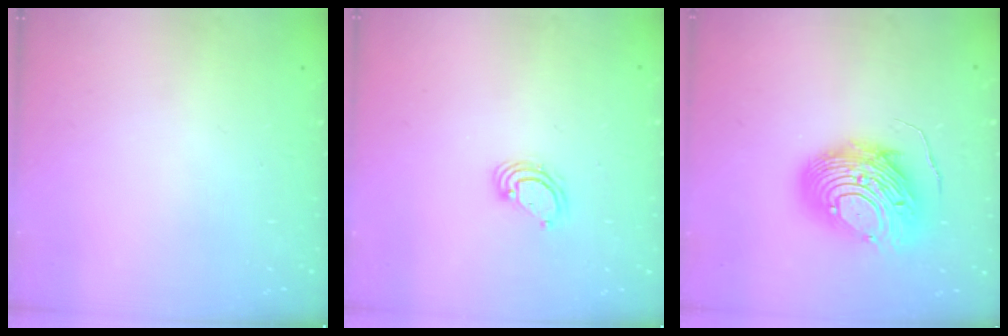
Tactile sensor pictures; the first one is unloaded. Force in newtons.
{"total": 3.9, "press": 3.9, "slide": 0.1}
{"total": 13.5, "press": 13.4, "slide": 0.8}